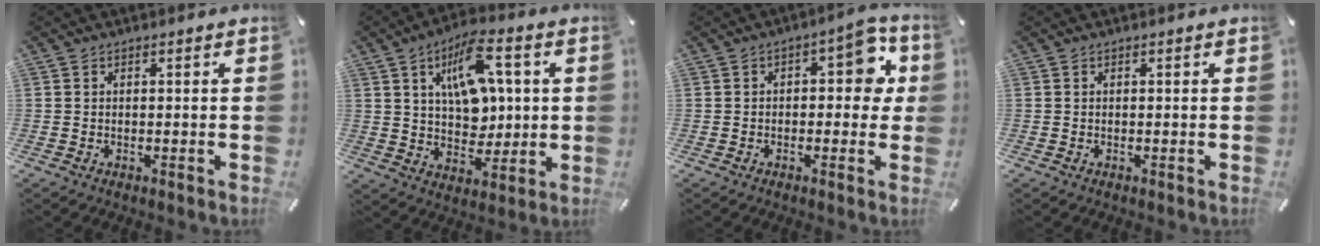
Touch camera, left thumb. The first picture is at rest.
{"total": 14.3, "force": [4.7, 9.0, 10.0], "torque": [-0.151, -0.005, 0.081]}
{"total": 8.7, "force": [1.6, 4.9, 7.0], "torque": [-0.079, -0.004, 0.017]}
{"total": 0.0}